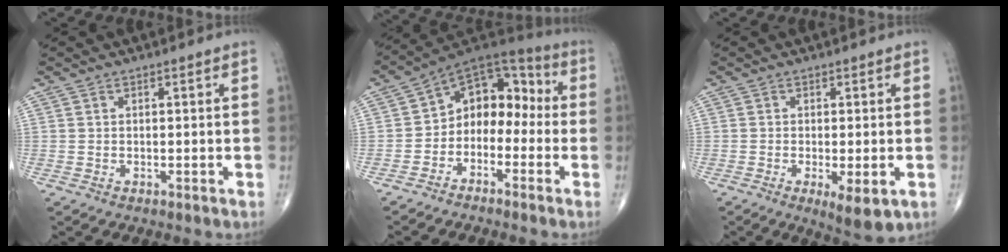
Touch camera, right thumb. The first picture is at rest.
{"total": 11.5, "force": [-2.2, 8.4, 7.5], "torque": [-0.072, 0.066, -0.056]}
{"total": 6.0, "force": [-1.9, 1.8, 5.4], "torque": [-0.083, -0.017, -0.026]}